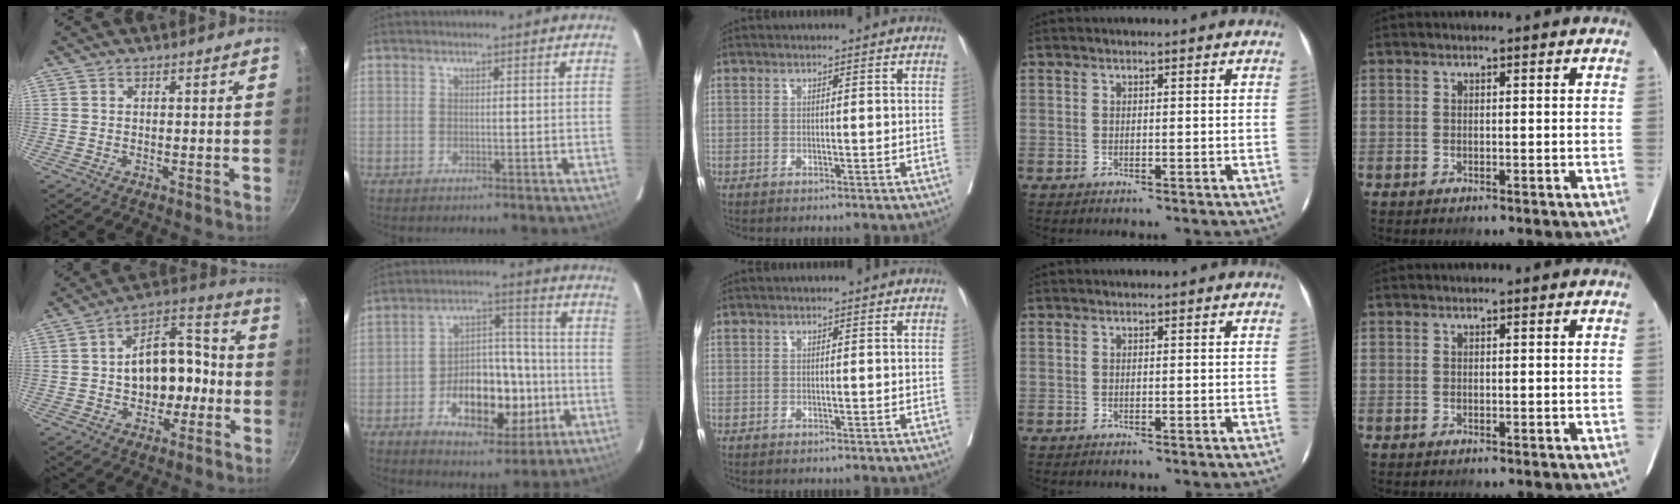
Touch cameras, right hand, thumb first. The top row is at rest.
{"thumb": {"total": 14.6, "force": [-1.4, 9.3, 11.2], "torque": [-0.126, 0.045, -0.028]}, "index": {"total": 14.4, "force": [-4.1, 7.4, 11.6], "torque": [-0.186, 0.023, -0.058]}}